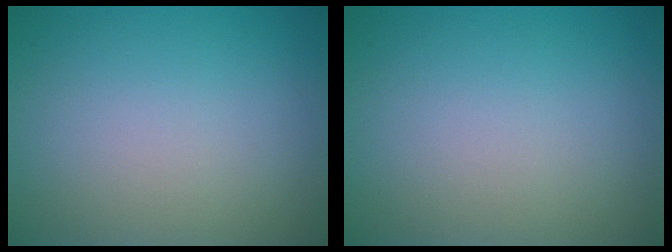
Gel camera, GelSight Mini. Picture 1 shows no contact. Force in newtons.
{"total": 0.0}